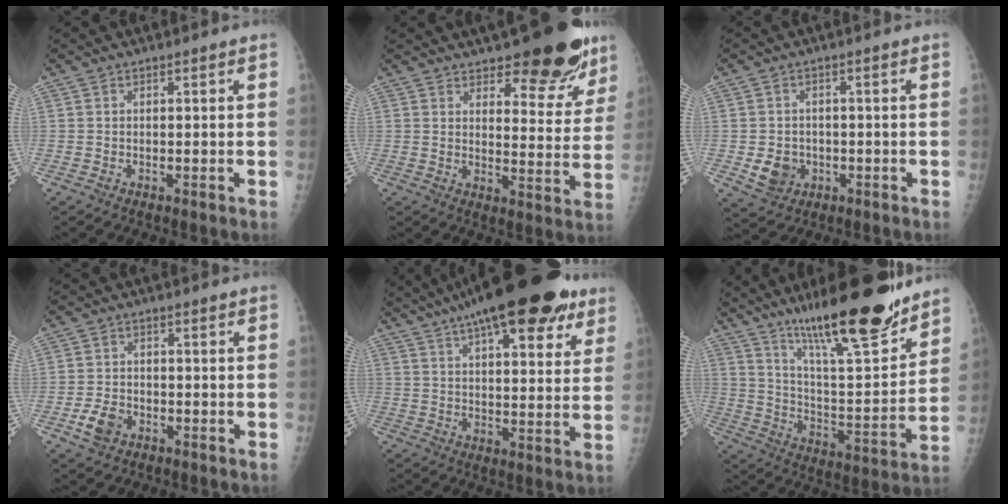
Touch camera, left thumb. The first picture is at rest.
{"total": 14.6, "force": [10.5, 5.5, 8.5], "torque": [-0.055, -0.074, 0.137]}
{"total": 5.4, "force": [-1.3, 4.8, 2.2], "torque": [-0.019, 0.004, -0.013]}
{"total": 4.6, "force": [-2.2, 3.3, 2.3], "torque": [-0.041, 0.010, -0.039]}
{"total": 24.3, "force": [15.4, 8.3, 16.9], "torque": [-0.239, -0.007, 0.217]}
{"total": 23.1, "force": [16.8, 4.5, 15.2], "torque": [-0.220, -0.085, 0.281]}